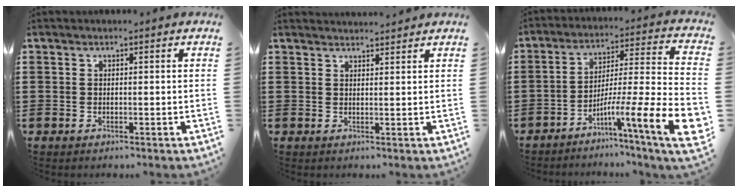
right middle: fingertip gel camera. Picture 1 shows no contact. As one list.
[{"total": 1.7, "force": [1.7, 0.0, 0.0], "torque": [-0.005, 0.003, 0.034]}, {"total": 11.4, "force": [-6.1, 0.6, 9.6], "torque": [-0.149, -0.016, -0.115]}]